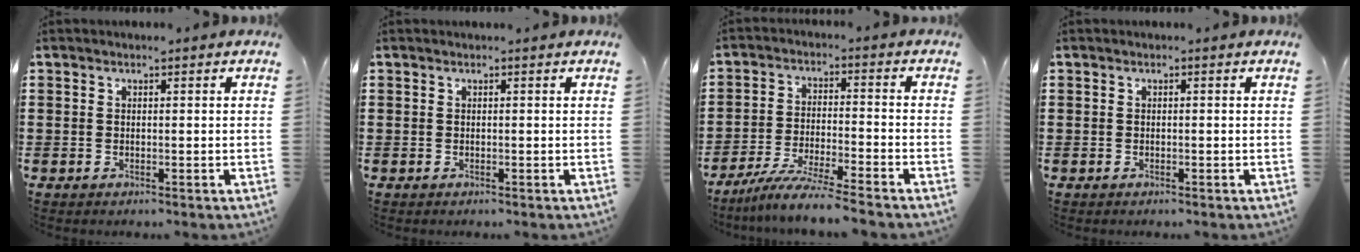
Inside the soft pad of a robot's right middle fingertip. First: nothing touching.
{"total": 0.0}
{"total": 6.3, "force": [-5.6, -0.7, 2.8], "torque": [-0.062, -0.022, -0.109]}
{"total": 0.0}